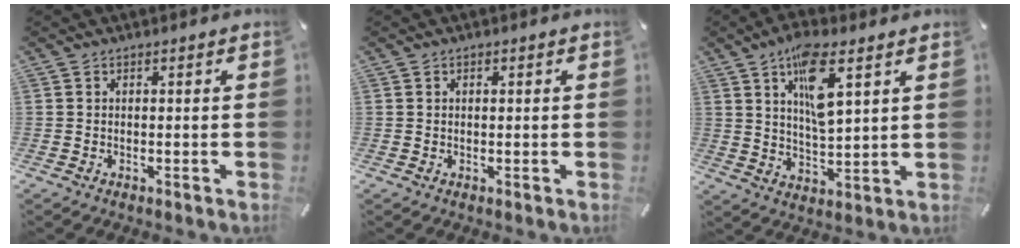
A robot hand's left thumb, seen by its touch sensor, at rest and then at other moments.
{"total": 0.5, "force": [0.1, 0.4, 0.3], "torque": [-0.005, 0.002, 0.002]}
{"total": 11.5, "force": [6.1, 3.8, 9.0], "torque": [-0.155, -0.015, 0.102]}